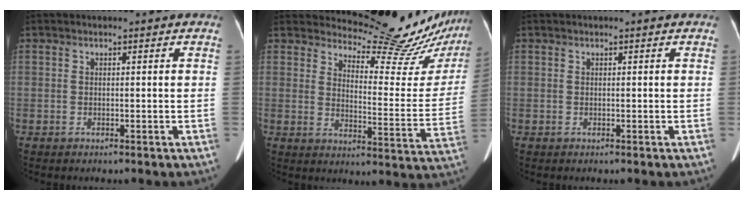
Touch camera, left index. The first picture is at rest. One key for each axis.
{"total": 17.6, "fx": 17.3, "fy": 2.0, "fz": 2.7, "tx": -0.028, "ty": -0.104, "tz": 0.198}
{"total": 0.9, "fx": 0.8, "fy": 0.1, "fz": 0.3, "tx": -0.005, "ty": 0.018, "tz": 0.014}